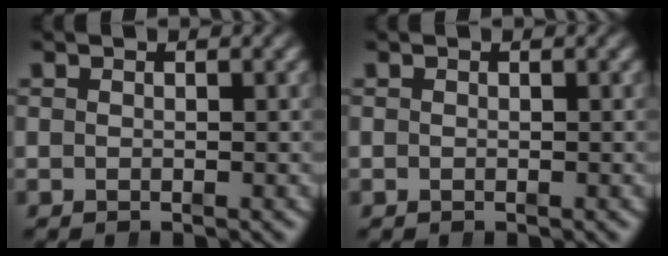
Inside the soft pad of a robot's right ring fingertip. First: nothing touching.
{"total": 0.0}